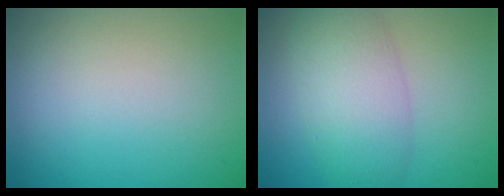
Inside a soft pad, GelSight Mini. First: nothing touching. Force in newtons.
{"total": 5.6, "press": 5.5, "slide": 0.4}